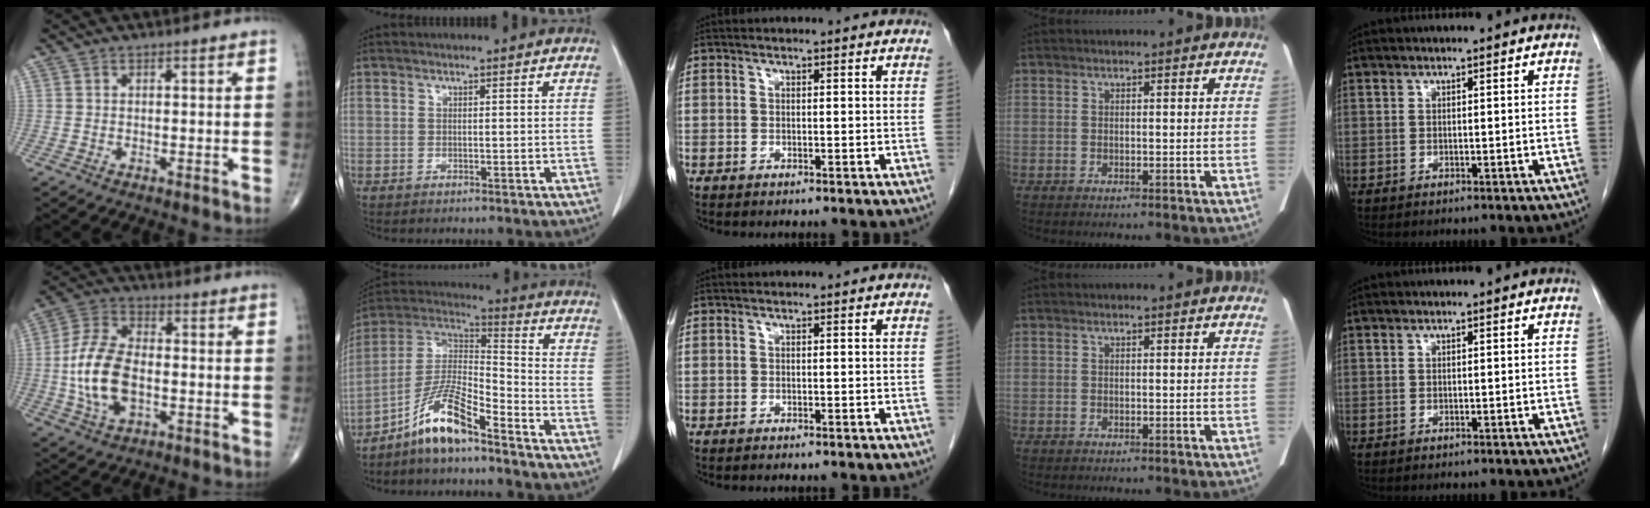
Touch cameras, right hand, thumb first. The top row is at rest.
{"thumb": {"total": 13.5, "force": [-2.0, 7.7, 10.9], "torque": [-0.218, 0.016, -0.038]}, "index": {"total": 10.7, "force": [-7.6, 2.1, 7.3], "torque": [-0.153, 0.013, -0.142]}}